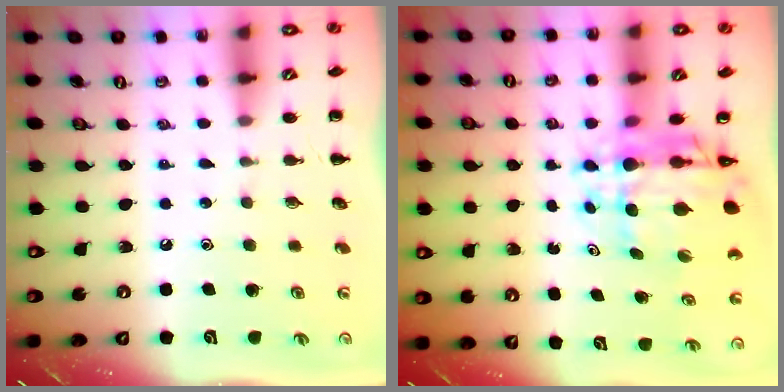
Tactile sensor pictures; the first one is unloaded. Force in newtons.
{"total": 9.3, "press": 8.7, "slide": 3.2}